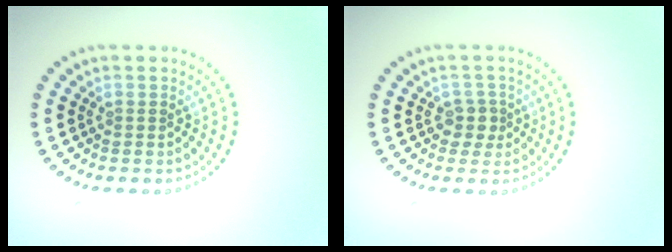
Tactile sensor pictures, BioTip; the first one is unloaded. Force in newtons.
{"total": 1.8, "press": 1.5, "slide": 1.0}